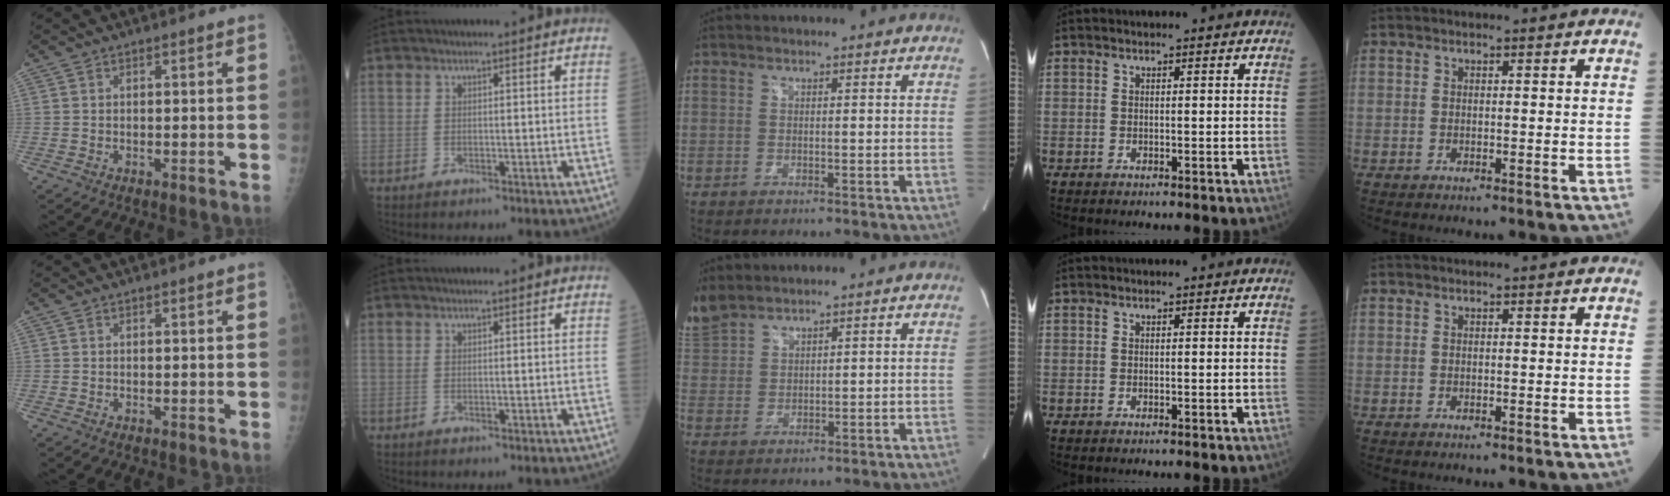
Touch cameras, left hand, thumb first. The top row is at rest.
{"middle": {"total": 7.0, "force": [6.4, 2.1, 1.8], "torque": [-0.064, 0.016, 0.144]}}